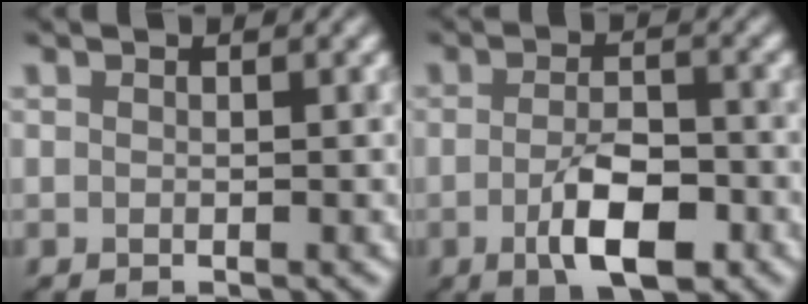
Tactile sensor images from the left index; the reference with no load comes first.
{"total": 5.4, "force": [-2.1, 2.0, 4.5], "torque": [-0.083, -0.003, -0.037]}